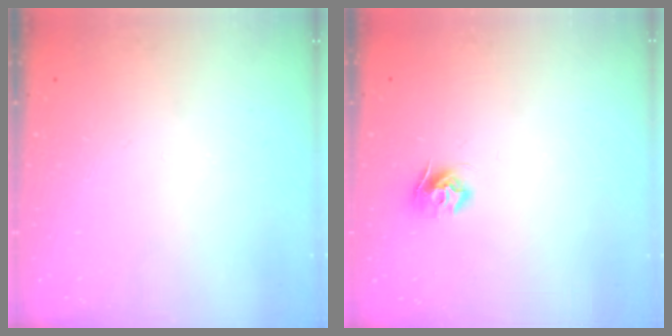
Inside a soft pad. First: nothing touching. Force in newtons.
{"total": 8.1, "press": 8.1, "slide": 0.1}